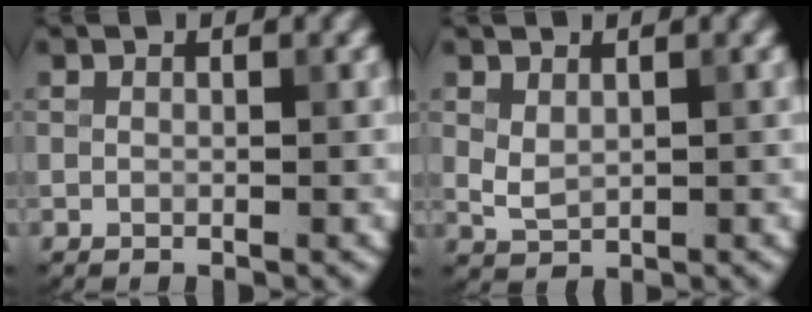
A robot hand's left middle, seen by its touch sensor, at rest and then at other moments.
{"total": 1.6, "force": [0.6, 1.0, 1.1], "torque": [-0.025, -0.003, 0.020]}